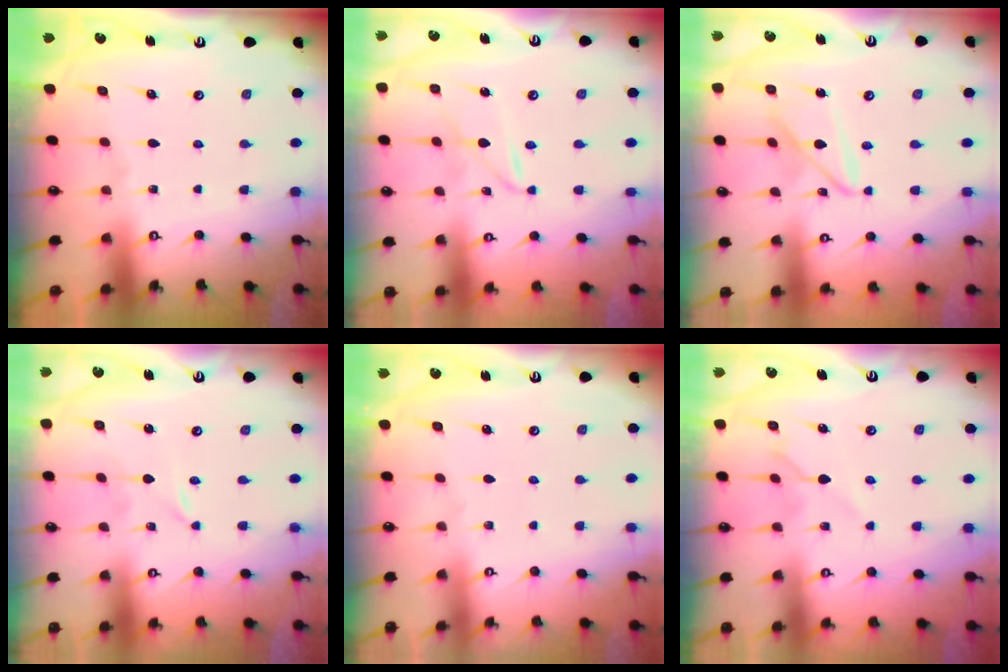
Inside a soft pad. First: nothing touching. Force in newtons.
{"total": 2.9, "press": 2.9, "slide": 0.3}
{"total": 9.0, "press": 9.0, "slide": 0.7}
{"total": 0.0}
{"total": 0.0}
{"total": 4.7, "press": 4.7, "slide": 0.7}